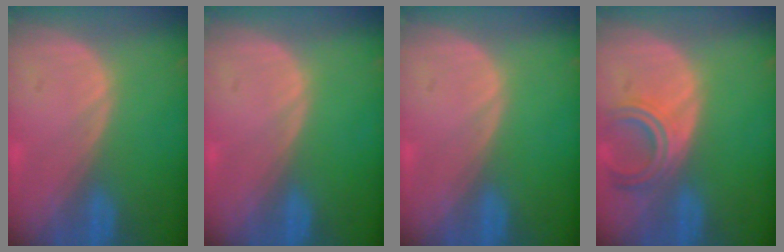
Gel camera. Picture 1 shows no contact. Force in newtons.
{"total": 0.0}
{"total": 0.0}
{"total": 5.4, "press": 5.0, "slide": 2.0}